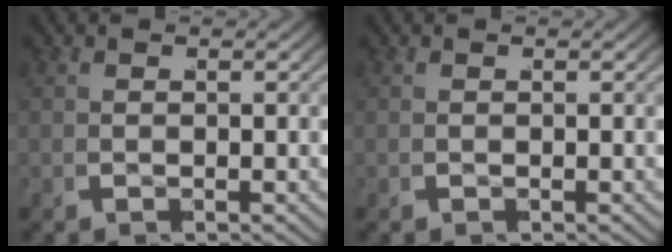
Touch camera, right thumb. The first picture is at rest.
{"total": 0.0}